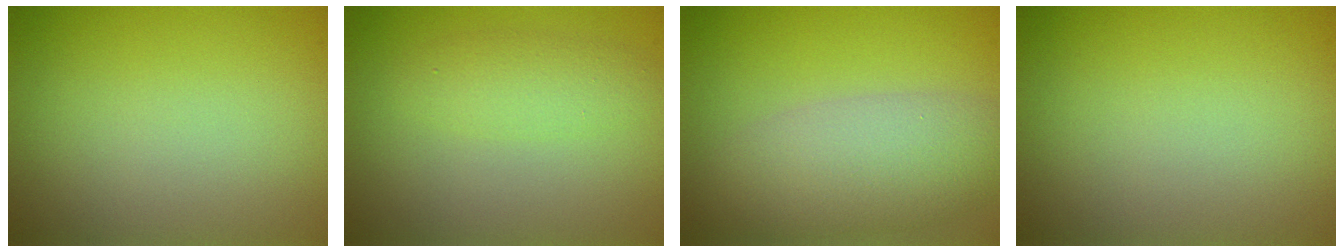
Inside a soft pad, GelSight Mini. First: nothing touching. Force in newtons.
{"total": 2.2, "press": 2.2, "slide": 0.1}
{"total": 5.7, "press": 5.7, "slide": 0.4}
{"total": 0.0}